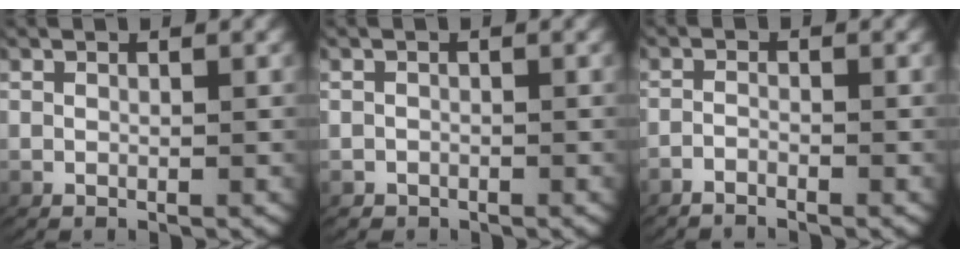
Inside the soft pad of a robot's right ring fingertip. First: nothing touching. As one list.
[{"total": 1.3, "force": [-0.9, 0.9, -0.3], "torque": [0.000, -0.010, -0.010]}, {"total": 1.9, "force": [-1.8, 0.5, 0.2], "torque": [-0.013, -0.012, -0.030]}]